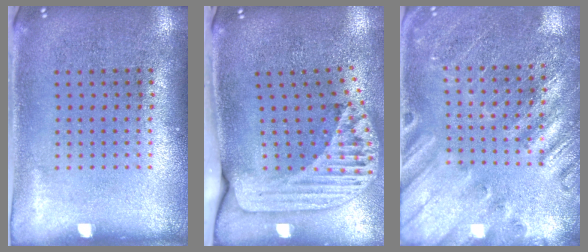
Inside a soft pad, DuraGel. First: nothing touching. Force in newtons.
{"total": 2.5, "press": 1.8, "slide": 1.7}
{"total": 2.4, "press": 2.4, "slide": 0.3}